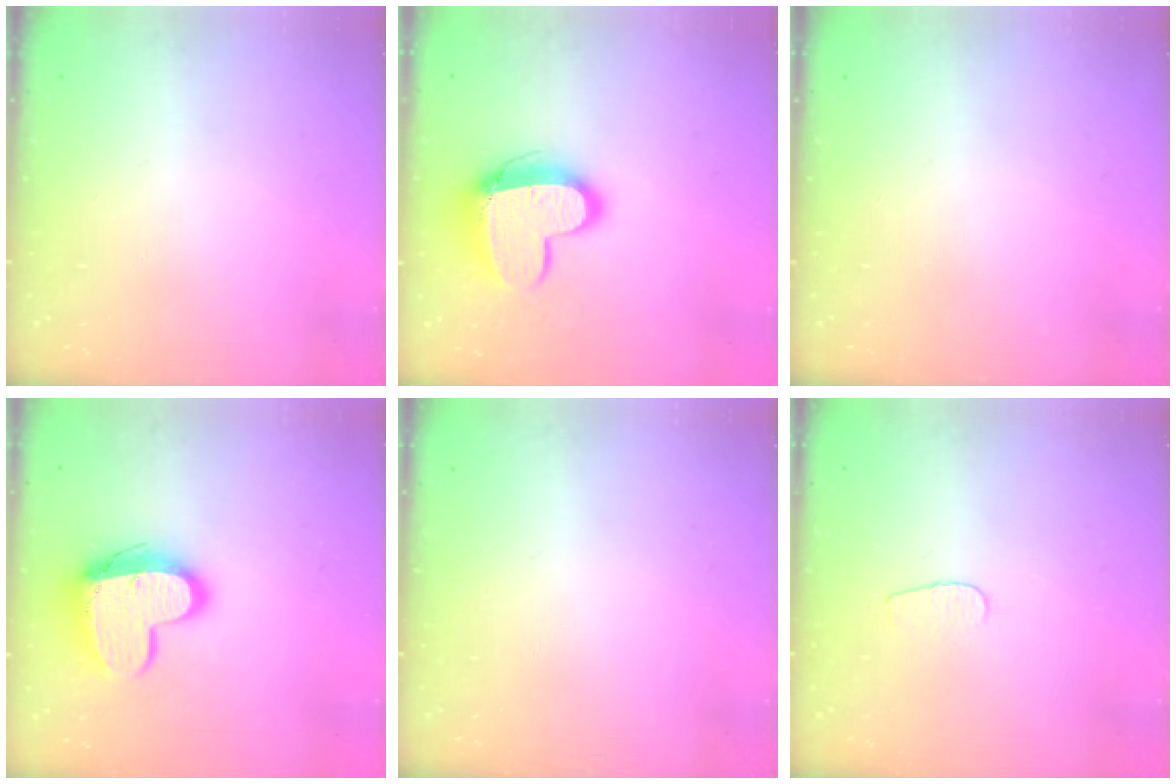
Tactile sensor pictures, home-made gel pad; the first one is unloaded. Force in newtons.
{"total": 13.1, "press": 13.0, "slide": 1.1}
{"total": 0.0}
{"total": 13.5, "press": 13.5, "slide": 1.2}
{"total": 0.0}
{"total": 3.1, "press": 3.1, "slide": 0.3}